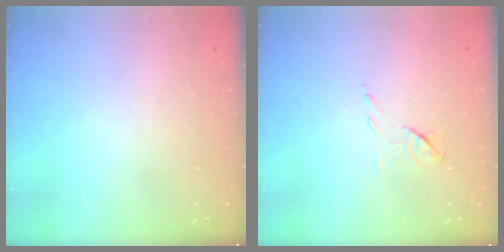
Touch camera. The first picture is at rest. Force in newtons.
{"total": 5.4, "press": 5.3, "slide": 0.9}